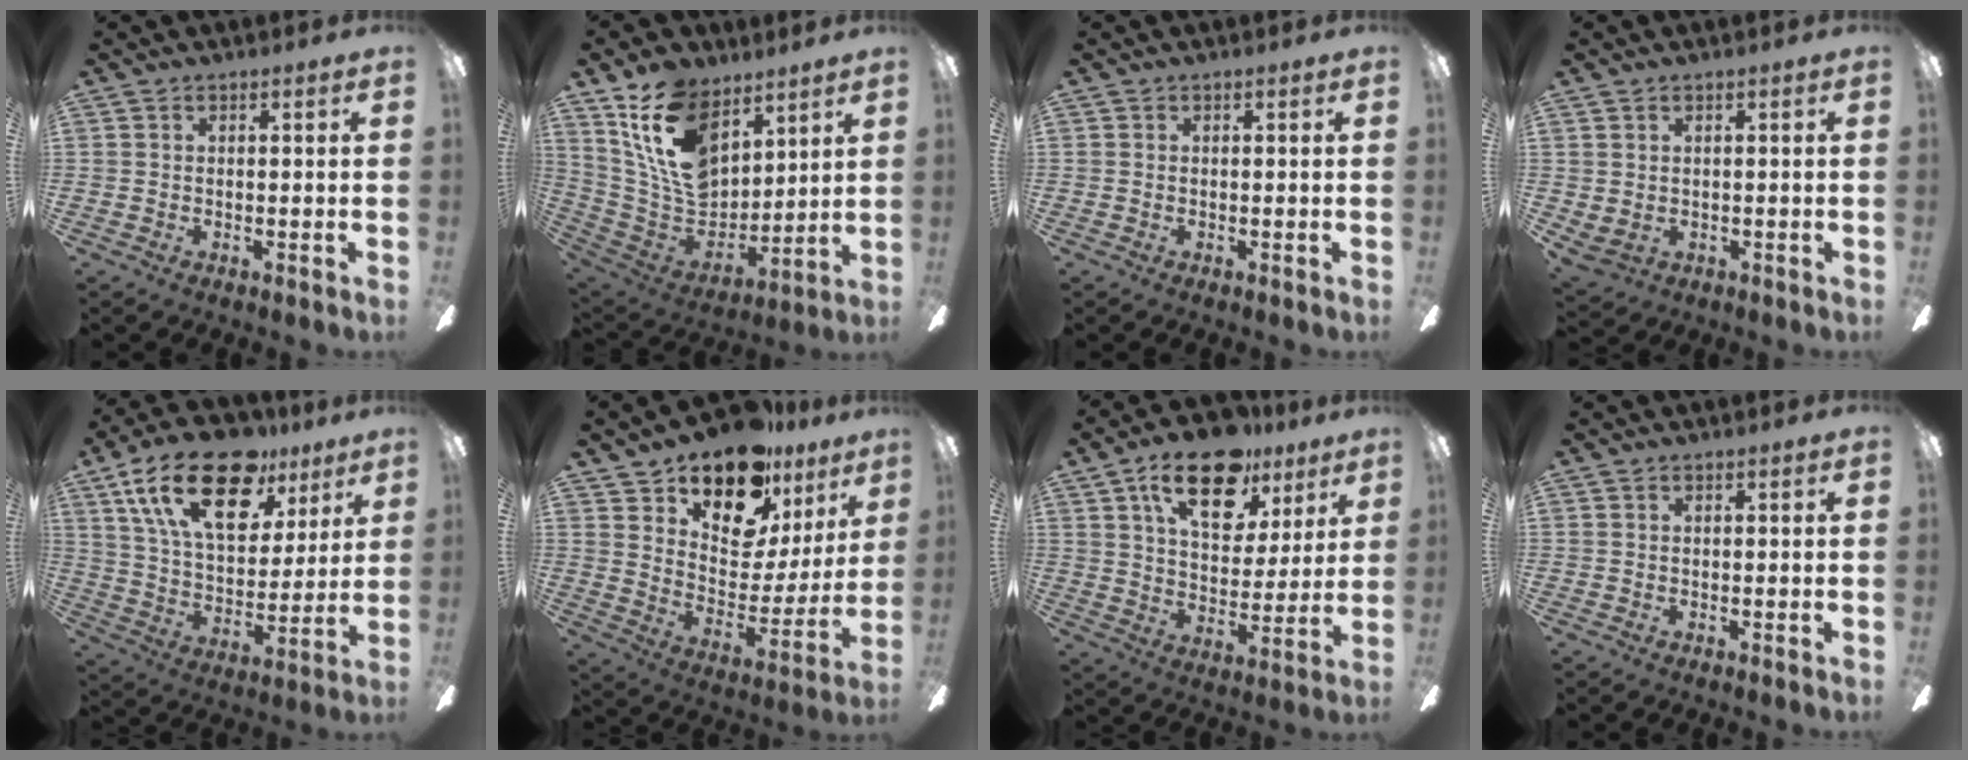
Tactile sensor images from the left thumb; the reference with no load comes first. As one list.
[{"total": 19.2, "force": [10.4, 11.6, 11.1], "torque": [-0.236, -0.044, 0.193]}, {"total": 0.0}, {"total": 2.5, "force": [1.3, 1.7, 1.2], "torque": [-0.034, -0.005, 0.022]}, {"total": 23.9, "force": [13.8, 11.9, 15.4], "torque": [-0.273, -0.060, 0.240]}, {"total": 18.0, "force": [13.8, 8.6, 7.8], "torque": [-0.134, -0.098, 0.243]}, {"total": 19.2, "force": [11.9, 9.6, 11.7], "torque": [-0.185, -0.049, 0.202]}, {"total": 0.0}]